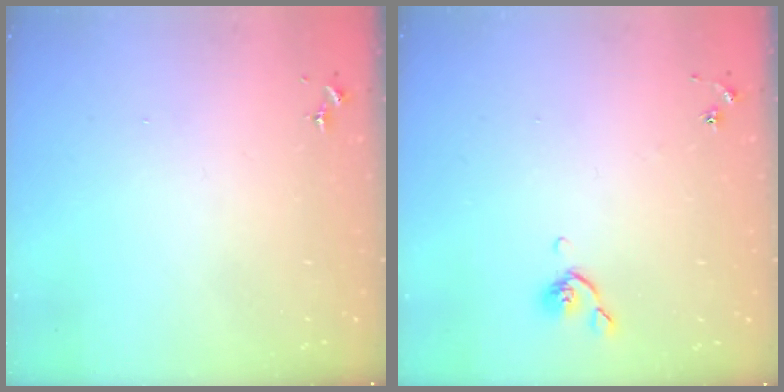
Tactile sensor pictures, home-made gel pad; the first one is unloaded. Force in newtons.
{"total": 5.3, "press": 5.2, "slide": 0.9}